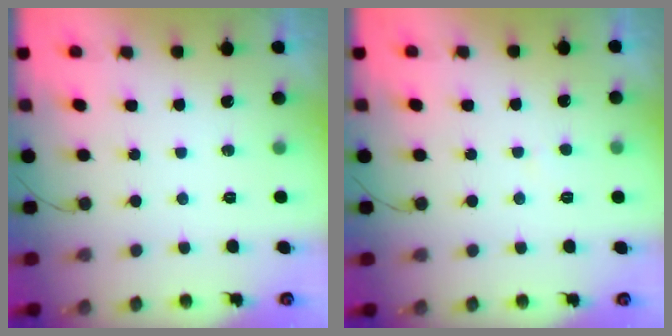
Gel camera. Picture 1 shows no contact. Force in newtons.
{"total": 1.6, "press": 1.6, "slide": 0.1}